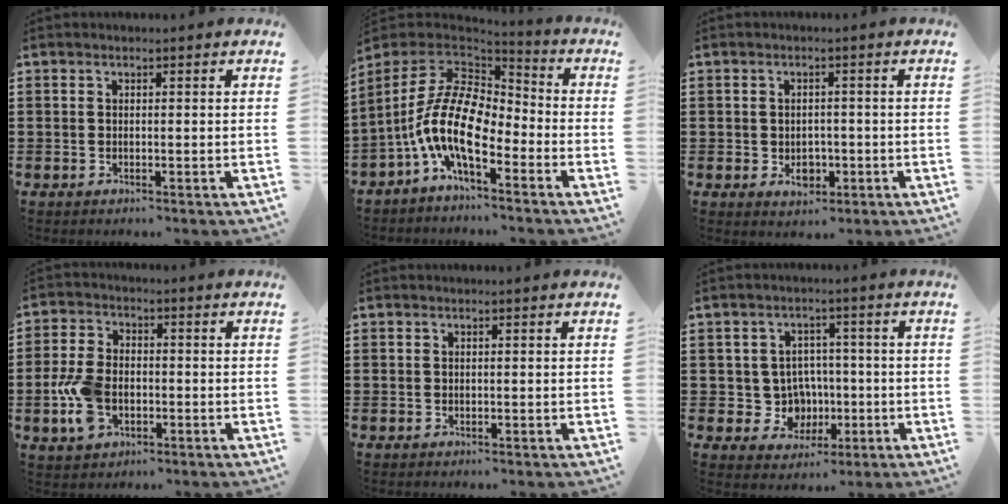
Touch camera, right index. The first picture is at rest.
{"total": 13.8, "force": [-4.5, 6.5, 11.3], "torque": [-0.261, -0.001, -0.094]}
{"total": 3.1, "force": [-0.9, 2.1, 2.0], "torque": [-0.031, -0.002, -0.019]}
{"total": 7.6, "force": [-1.9, 4.7, 5.7], "torque": [-0.139, 0.001, -0.040]}
{"total": 0.0}
{"total": 6.1, "force": [-0.4, 5.8, 1.7], "torque": [-0.040, 0.004, -0.005]}